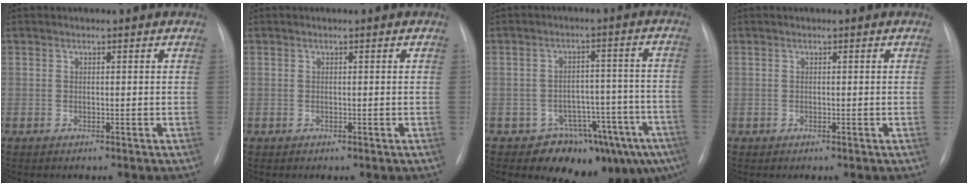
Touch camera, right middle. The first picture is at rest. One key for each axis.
{"total": 0.0}
{"total": 11.6, "fx": -8.0, "fy": 5.4, "fz": 6.3, "tx": -0.046, "ty": 0.056, "tz": -0.106}
{"total": 0.0}